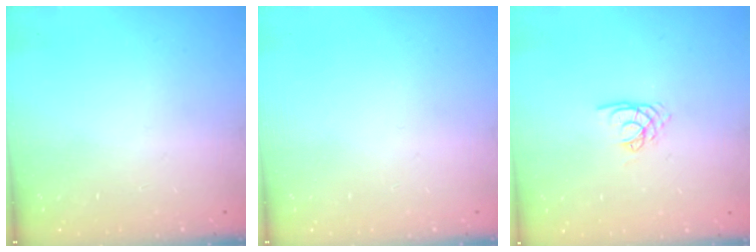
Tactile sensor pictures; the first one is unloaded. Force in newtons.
{"total": 0.0}
{"total": 3.1, "press": 3.1, "slide": 0.2}